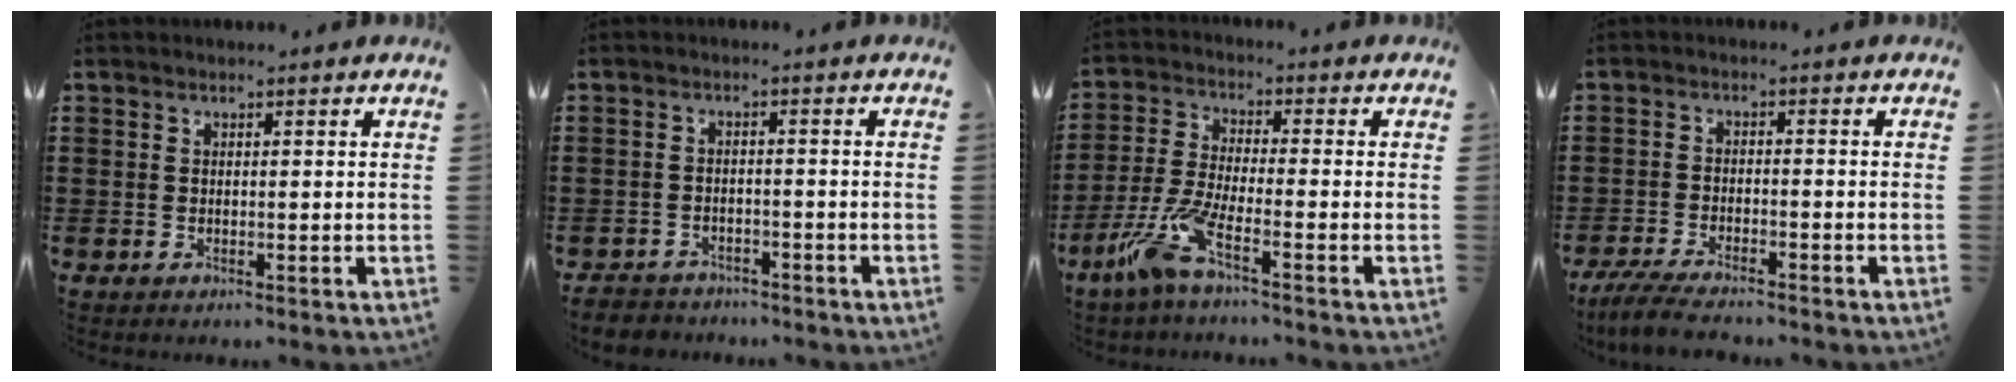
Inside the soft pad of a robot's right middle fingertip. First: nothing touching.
{"total": 2.9, "force": [-2.8, 0.8, 0.0], "torque": [-0.006, 0.002, -0.061]}
{"total": 7.6, "force": [-4.7, 1.1, 5.8], "torque": [-0.141, -0.015, -0.094]}
{"total": 4.6, "force": [-4.3, 0.4, 1.8], "torque": [-0.050, -0.010, -0.088]}